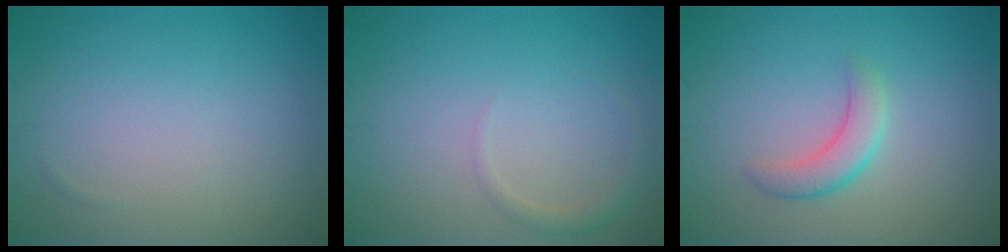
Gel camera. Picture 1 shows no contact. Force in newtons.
{"total": 1.3, "press": 1.3, "slide": 0.1}
{"total": 2.6, "press": 2.6, "slide": 0.1}